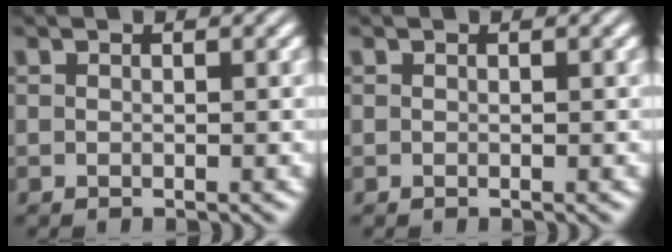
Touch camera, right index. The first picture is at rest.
{"total": 0.0}